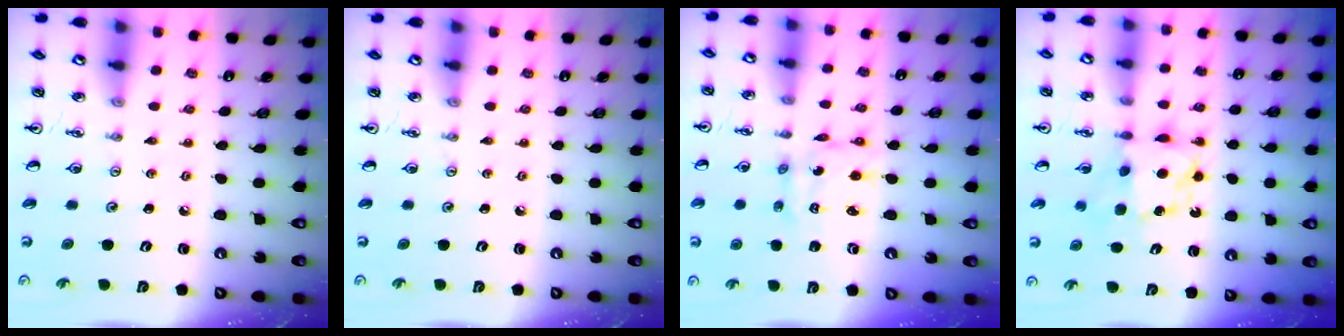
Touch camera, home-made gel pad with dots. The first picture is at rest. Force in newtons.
{"total": 0.0}
{"total": 5.5, "press": 5.5, "slide": 0.2}
{"total": 6.4, "press": 6.3, "slide": 0.4}